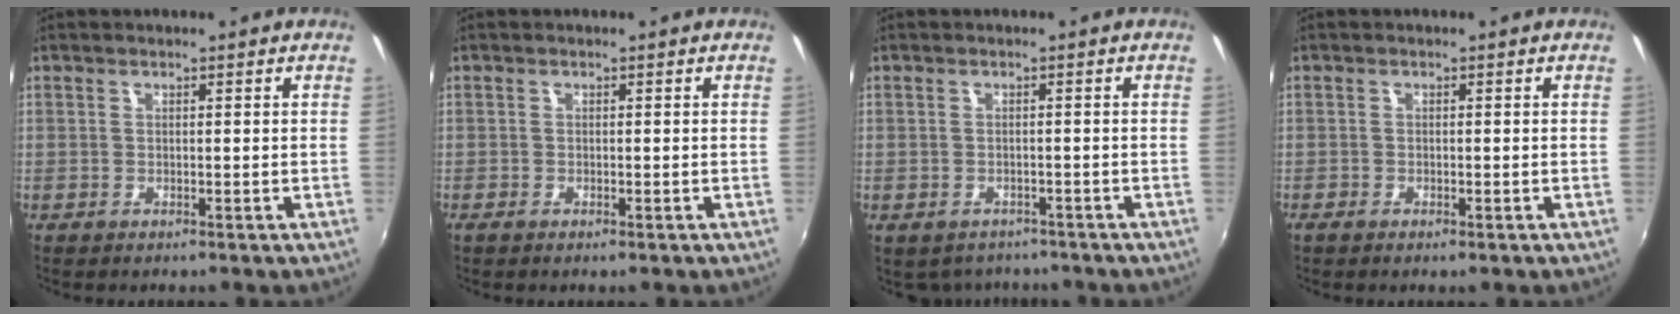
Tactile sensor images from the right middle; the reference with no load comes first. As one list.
[{"total": 0.8, "force": [-0.6, 0.3, 0.3], "torque": [-0.008, -0.003, -0.013]}, {"total": 4.7, "force": [-4.0, 2.4, 0.9], "torque": [-0.025, -0.017, -0.052]}, {"total": 3.8, "force": [-2.6, 2.7, 1.0], "torque": [-0.025, 0.001, -0.051]}]